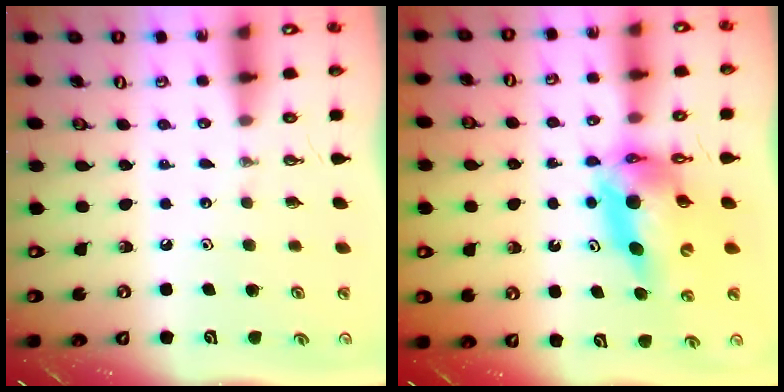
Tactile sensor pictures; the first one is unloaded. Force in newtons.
{"total": 12.8, "press": 12.7, "slide": 1.2}